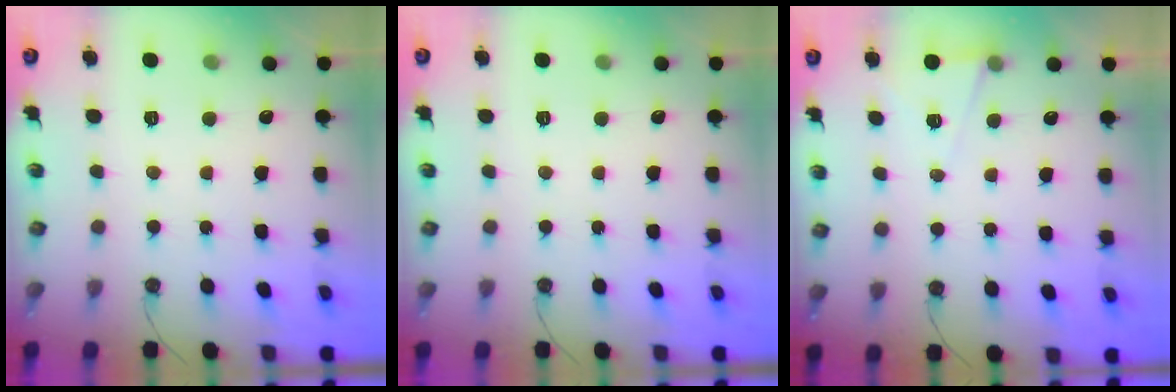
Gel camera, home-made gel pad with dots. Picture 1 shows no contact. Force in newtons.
{"total": 0.0}
{"total": 6.8, "press": 5.3, "slide": 4.2}